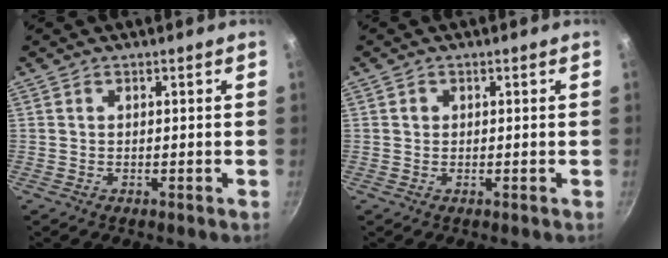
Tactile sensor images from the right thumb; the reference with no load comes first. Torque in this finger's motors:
{"motor_torque": [-0.19, 0.30, 0.22, -0.19, -0.02]}